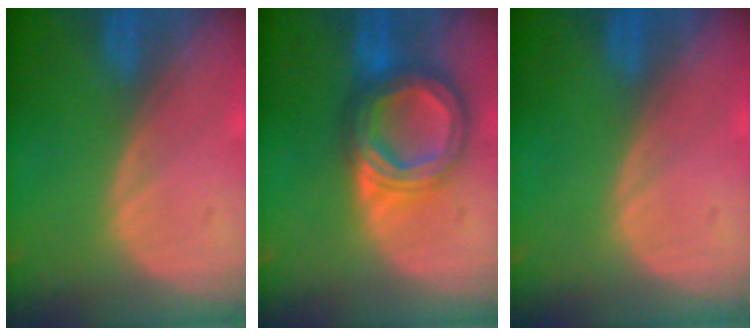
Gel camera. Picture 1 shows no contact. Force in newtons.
{"total": 8.6, "press": 8.6, "slide": 0.7}
{"total": 0.0}